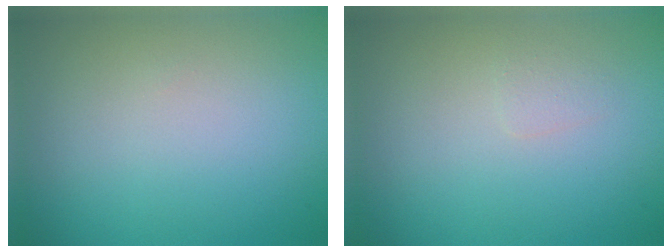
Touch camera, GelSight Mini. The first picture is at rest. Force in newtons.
{"total": 0.7, "press": 0.7, "slide": 0.1}